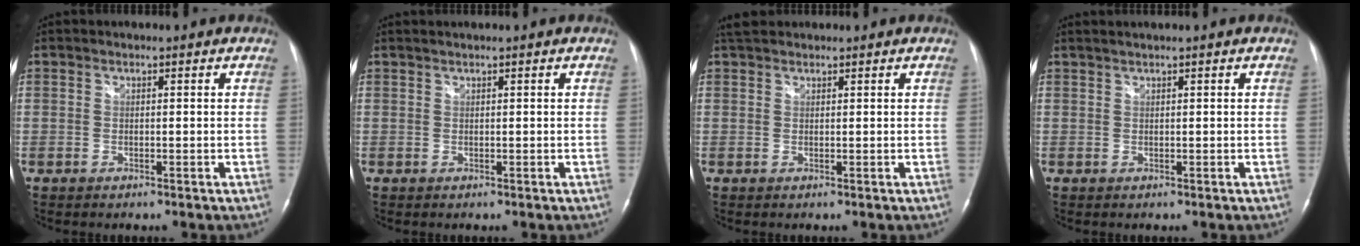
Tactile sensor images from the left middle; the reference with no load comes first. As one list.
[{"total": 1.1, "force": [0.9, -0.2, 0.5], "torque": [-0.012, 0.012, 0.021]}, {"total": 2.7, "force": [2.4, 1.0, 0.8], "torque": [-0.019, 0.022, 0.042]}, {"total": 1.8, "force": [1.5, -0.3, 1.0], "torque": [-0.018, 0.015, 0.030]}]